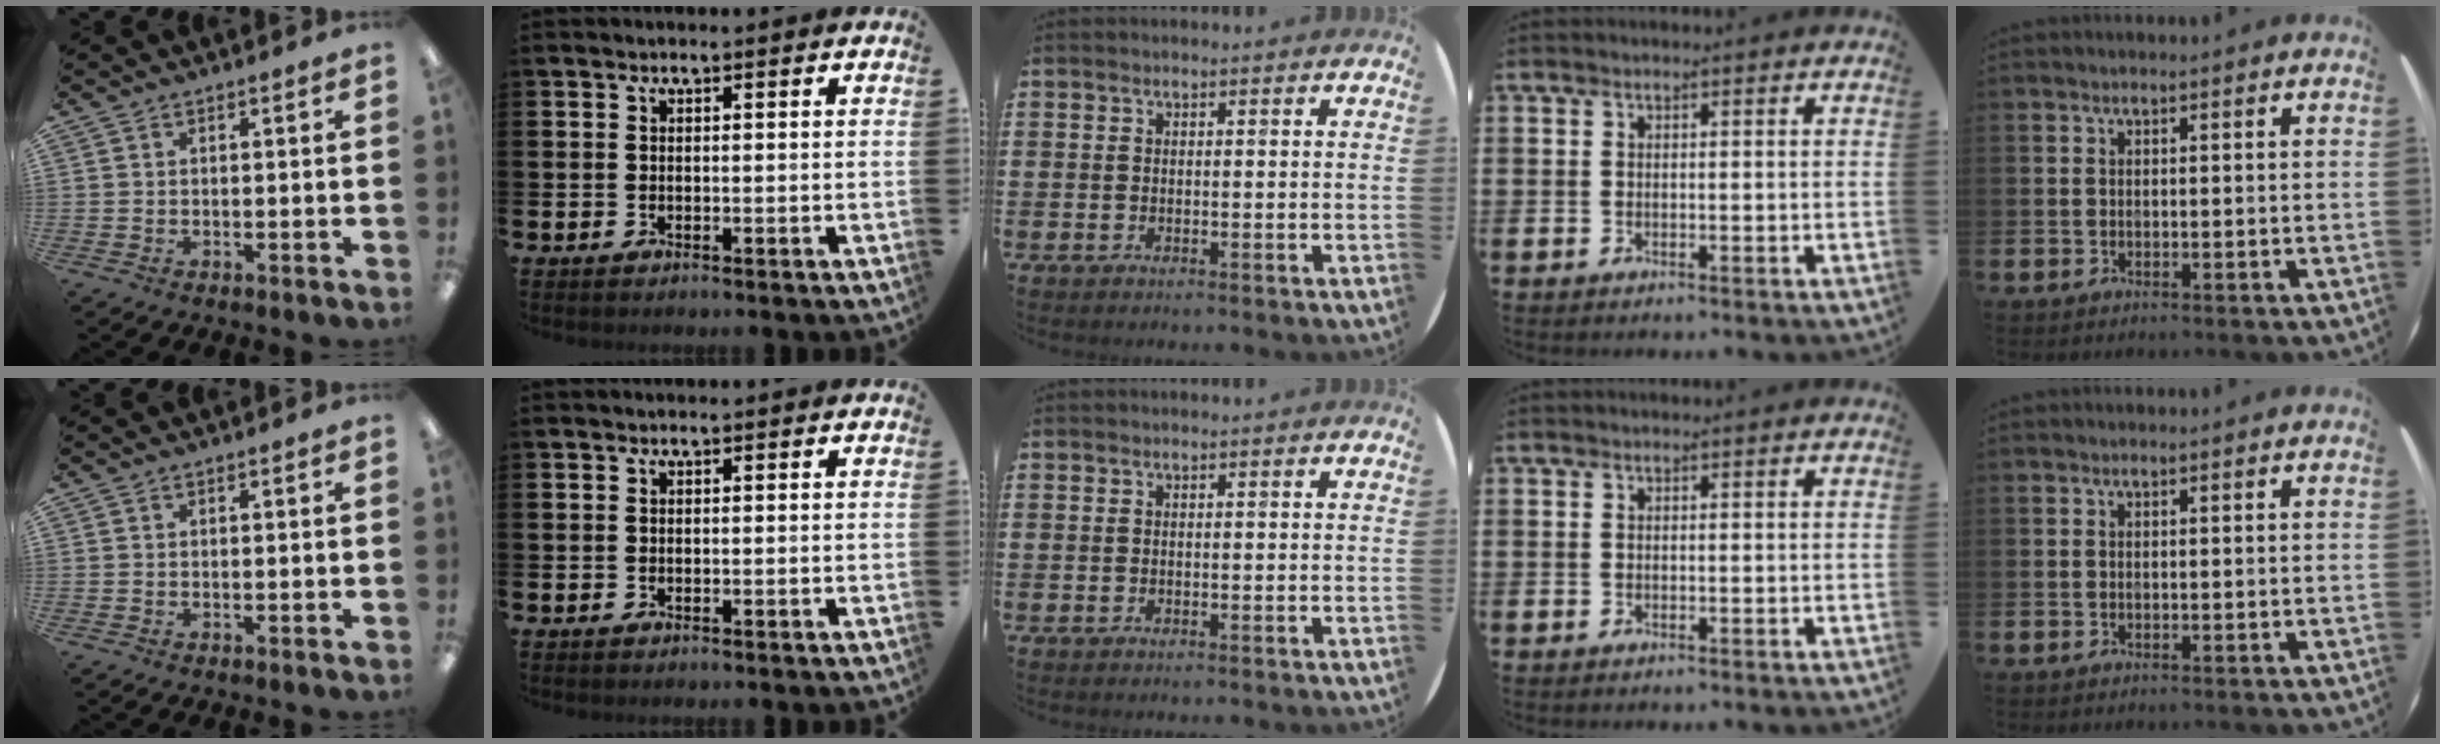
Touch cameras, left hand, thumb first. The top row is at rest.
{}